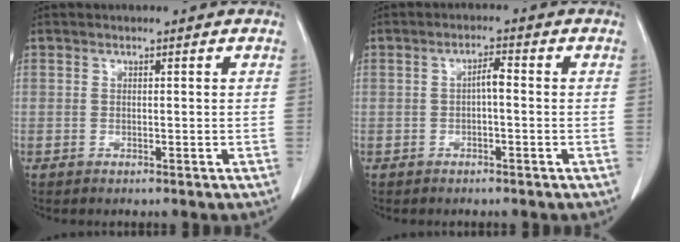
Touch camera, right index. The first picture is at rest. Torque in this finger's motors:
{"motor_torque": [0.53, -0.14, 0.28, 0.07]}